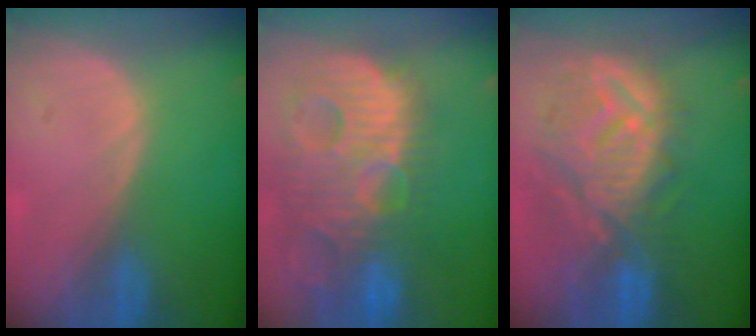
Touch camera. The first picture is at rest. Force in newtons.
{"total": 14.5, "press": 12.5, "slide": 7.3}
{"total": 11.6, "press": 10.7, "slide": 4.6}